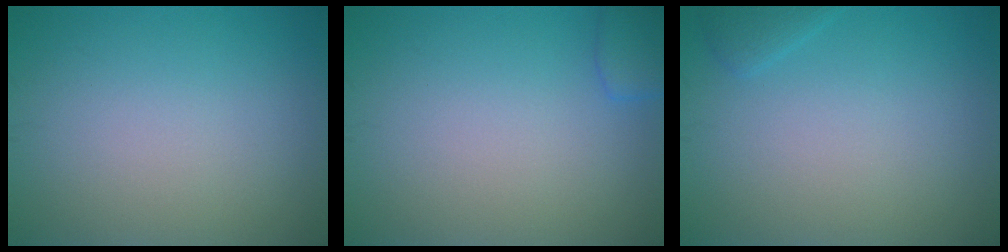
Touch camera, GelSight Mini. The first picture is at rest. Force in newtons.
{"total": 1.9, "press": 1.9, "slide": 0.2}
{"total": 0.9, "press": 0.9, "slide": 0.1}